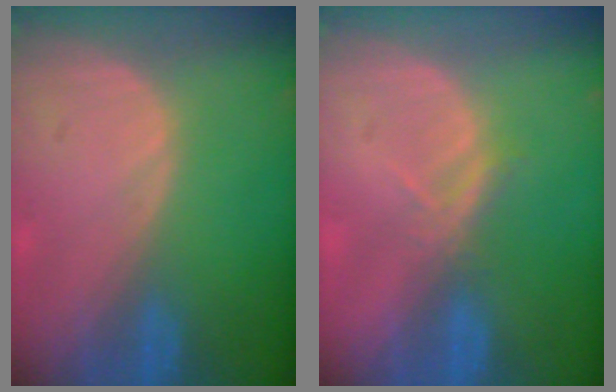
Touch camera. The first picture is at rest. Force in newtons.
{"total": 2.1, "press": 1.9, "slide": 0.9}